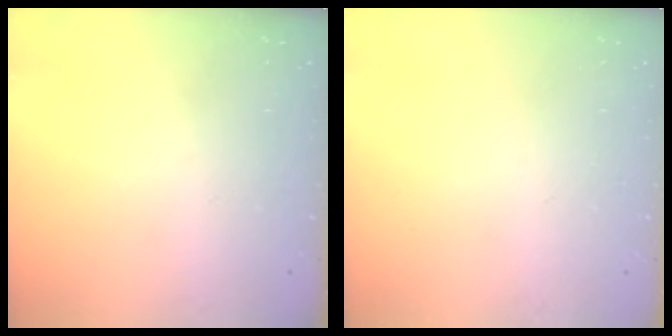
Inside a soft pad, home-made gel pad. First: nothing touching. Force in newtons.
{"total": 0.0}